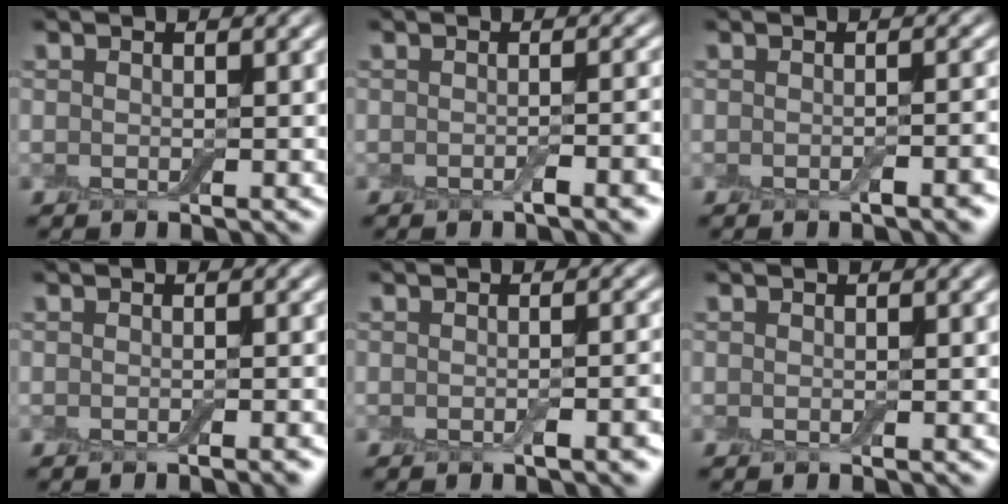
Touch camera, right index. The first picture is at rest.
{"total": 2.5, "force": [-1.1, 0.6, 2.2], "torque": [-0.025, 0.003, -0.020]}
{"total": 1.8, "force": [-0.9, 0.4, 1.5], "torque": [-0.019, -0.001, -0.013]}
{"total": 1.3, "force": [-0.7, 0.2, 1.0], "torque": [-0.008, 0.000, -0.011]}
{"total": 2.1, "force": [-0.9, 0.5, 1.8], "torque": [-0.022, -0.001, -0.013]}
{"total": 0.0}